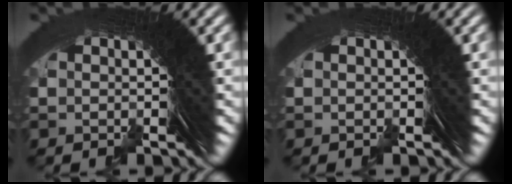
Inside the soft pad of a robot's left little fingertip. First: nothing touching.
{"total": 0.0}